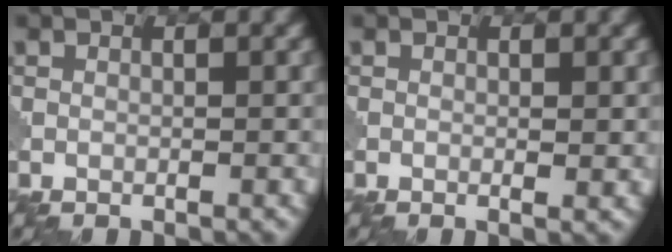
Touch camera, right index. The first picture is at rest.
{"total": 1.0, "force": [0.0, 0.1, 1.0], "torque": [-0.015, -0.003, -0.002]}